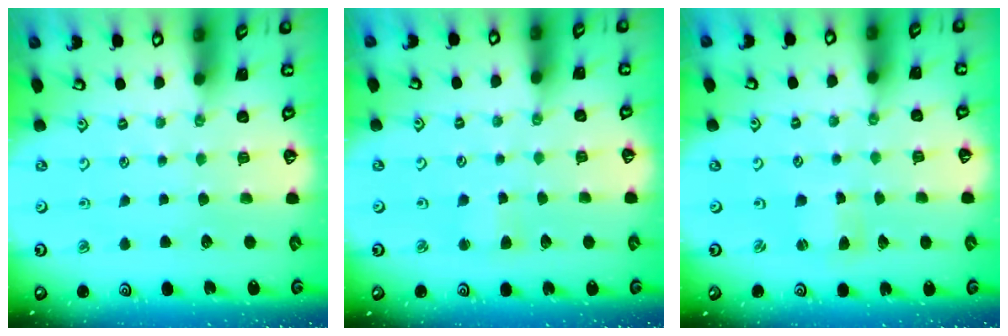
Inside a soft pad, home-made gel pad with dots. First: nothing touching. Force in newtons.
{"total": 2.7, "press": 2.7, "slide": 0.3}
{"total": 0.7, "press": 0.7, "slide": 0.2}